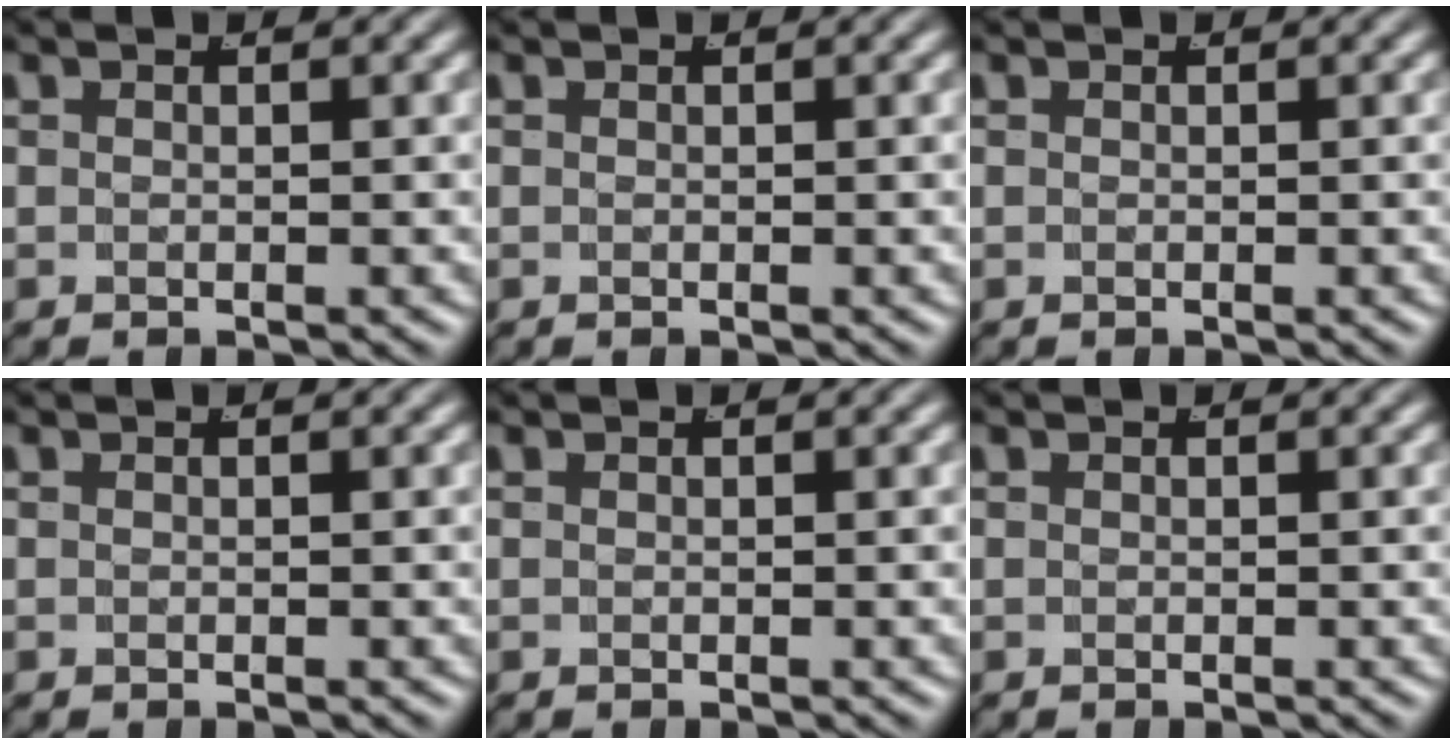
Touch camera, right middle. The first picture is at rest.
{"total": 0.0}
{"total": 0.0}
{"total": 0.0}
{"total": 0.0}
{"total": 0.0}